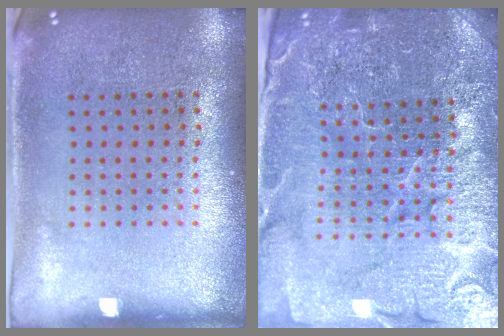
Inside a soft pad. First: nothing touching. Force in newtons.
{"total": 5.4, "press": 4.9, "slide": 2.1}